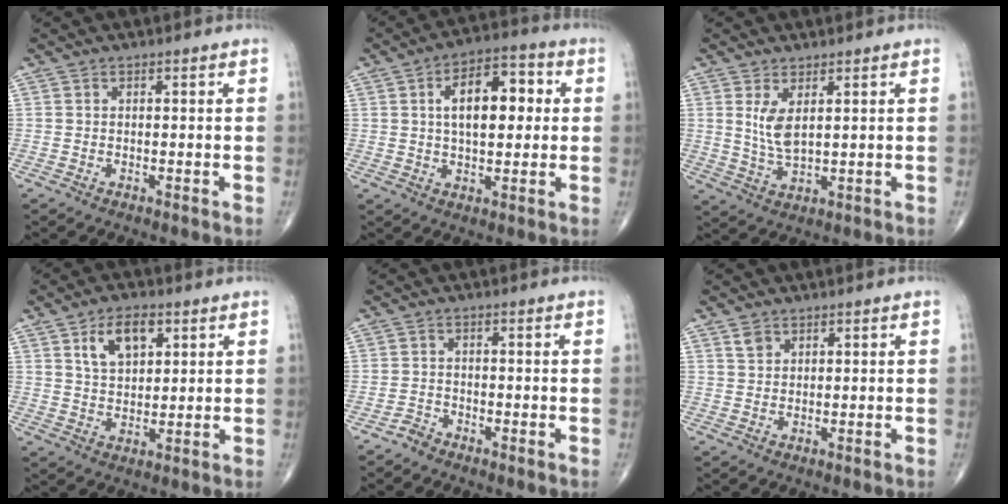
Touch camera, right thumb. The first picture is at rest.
{"total": 12.1, "force": [2.2, 6.2, 10.2], "torque": [-0.137, 0.016, 0.029]}
{"total": 5.1, "force": [1.8, 2.0, 4.4], "torque": [-0.086, -0.018, 0.046]}
{"total": 8.1, "force": [3.6, 4.5, 5.7], "torque": [-0.079, -0.012, 0.065]}
{"total": 1.6, "force": [-1.5, 0.6, -0.1], "torque": [0.006, 0.000, -0.033]}
{"total": 2.1, "force": [1.3, 1.4, 0.8], "torque": [-0.006, -0.004, 0.025]}